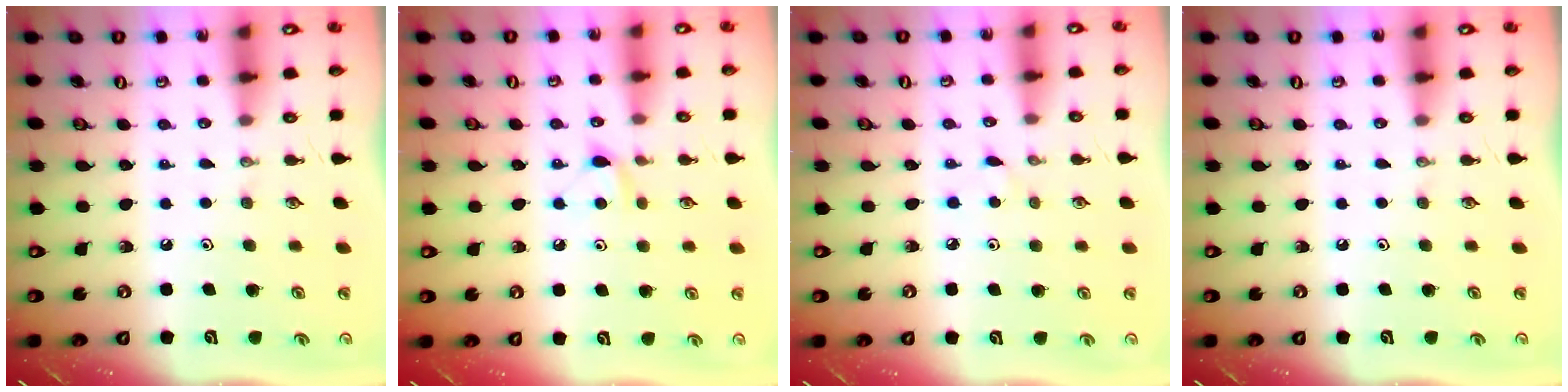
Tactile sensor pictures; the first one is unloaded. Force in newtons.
{"total": 5.3, "press": 5.3, "slide": 0.7}
{"total": 2.7, "press": 2.7, "slide": 0.3}
{"total": 0.0}